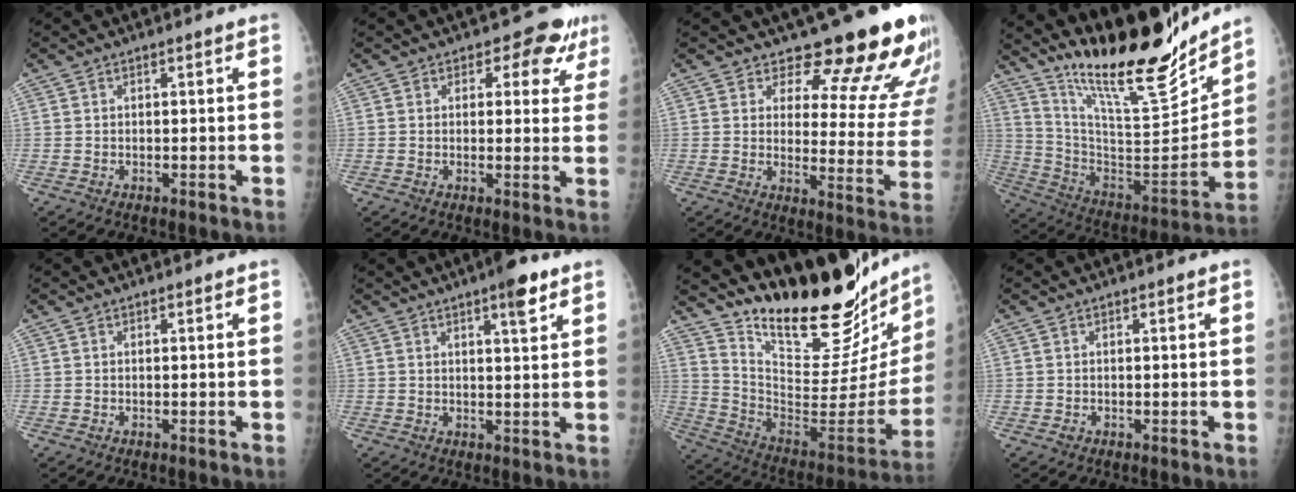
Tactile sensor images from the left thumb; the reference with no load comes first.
{"total": 6.6, "force": [3.5, 4.3, 3.7], "torque": [0.003, -0.008, 0.034]}
{"total": 16.6, "force": [14.3, 5.0, 7.0], "torque": [-0.038, -0.125, 0.162]}
{"total": 24.6, "force": [20.0, 5.2, 13.3], "torque": [-0.185, -0.117, 0.334]}
{"total": 0.0}
{"total": 5.4, "force": [3.2, 1.2, 4.2], "torque": [-0.054, -0.015, 0.043]}
{"total": 31.4, "force": [26.4, 8.1, 15.0], "torque": [-0.213, -0.174, 0.384]}
{"total": 0.5, "force": [-0.1, 0.5, 0.2], "torque": [0.001, 0.001, -0.002]}